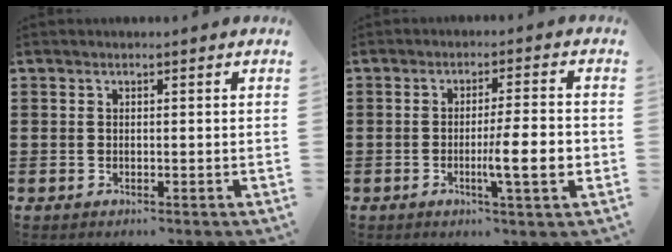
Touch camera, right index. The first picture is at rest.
{"total": 8.0, "force": [-1.8, 0.9, 7.8], "torque": [-0.117, -0.009, -0.030]}